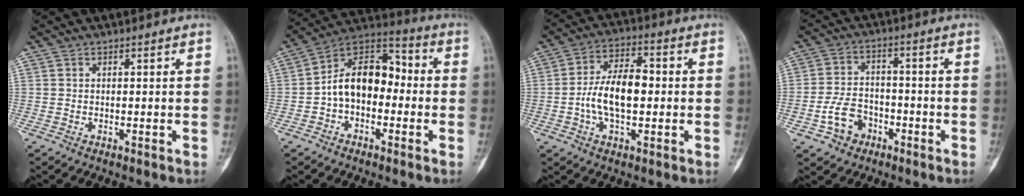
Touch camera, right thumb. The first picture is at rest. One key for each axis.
{"total": 13.2, "fx": -1.6, "fy": 8.9, "fz": 9.6, "tx": -0.130, "ty": 0.050, "tz": -0.044}
{"total": 11.0, "fx": -0.9, "fy": 5.8, "fz": 9.4, "tx": -0.167, "ty": 0.024, "tz": -0.021}
{"total": 7.9, "fx": -3.6, "fy": 6.0, "fz": 3.6, "tx": -0.049, "ty": 0.033, "tz": -0.060}